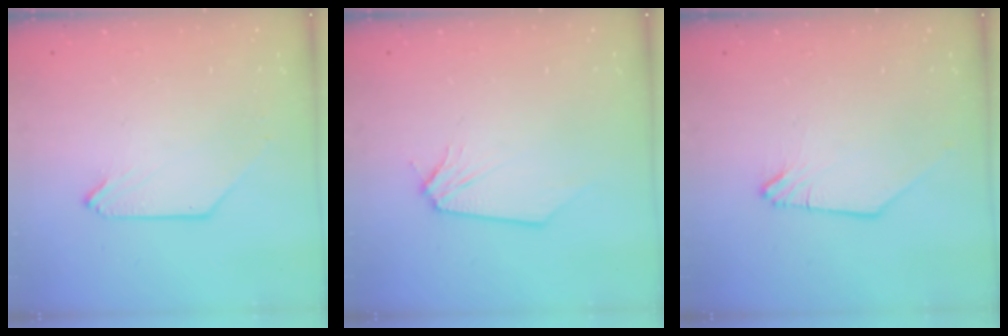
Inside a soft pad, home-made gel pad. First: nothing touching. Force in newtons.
{"total": 0.0}
{"total": 0.0}